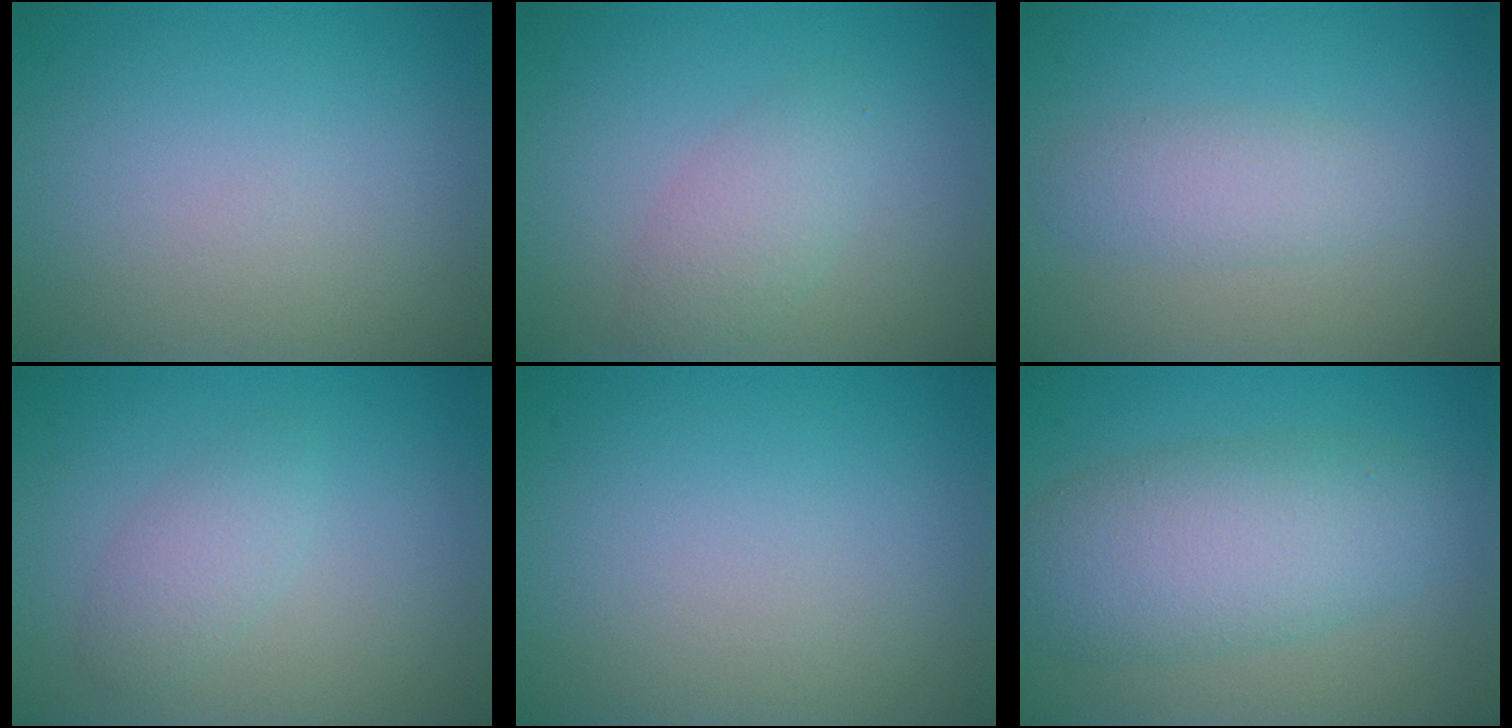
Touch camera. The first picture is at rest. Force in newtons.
{"total": 2.4, "press": 2.4, "slide": 0.2}
{"total": 2.2, "press": 2.2, "slide": 0.0}
{"total": 1.9, "press": 1.9, "slide": 0.1}
{"total": 0.0}
{"total": 6.7, "press": 6.7, "slide": 0.1}